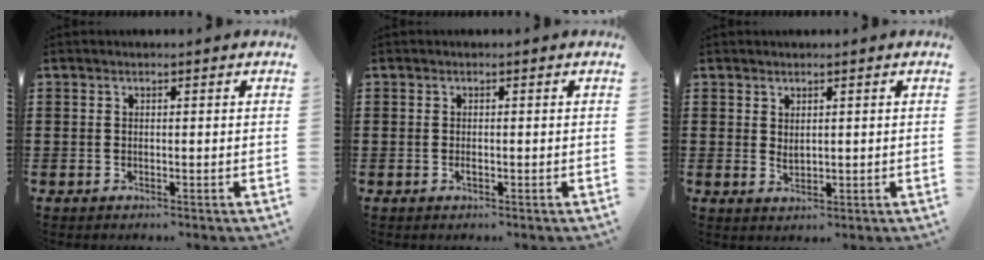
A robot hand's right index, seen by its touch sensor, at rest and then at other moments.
{"total": 0.9, "force": [-0.3, 0.3, 0.8], "torque": [-0.016, -0.005, -0.004]}
{"total": 1.4, "force": [0.8, 0.7, 0.9], "torque": [-0.018, 0.003, 0.015]}